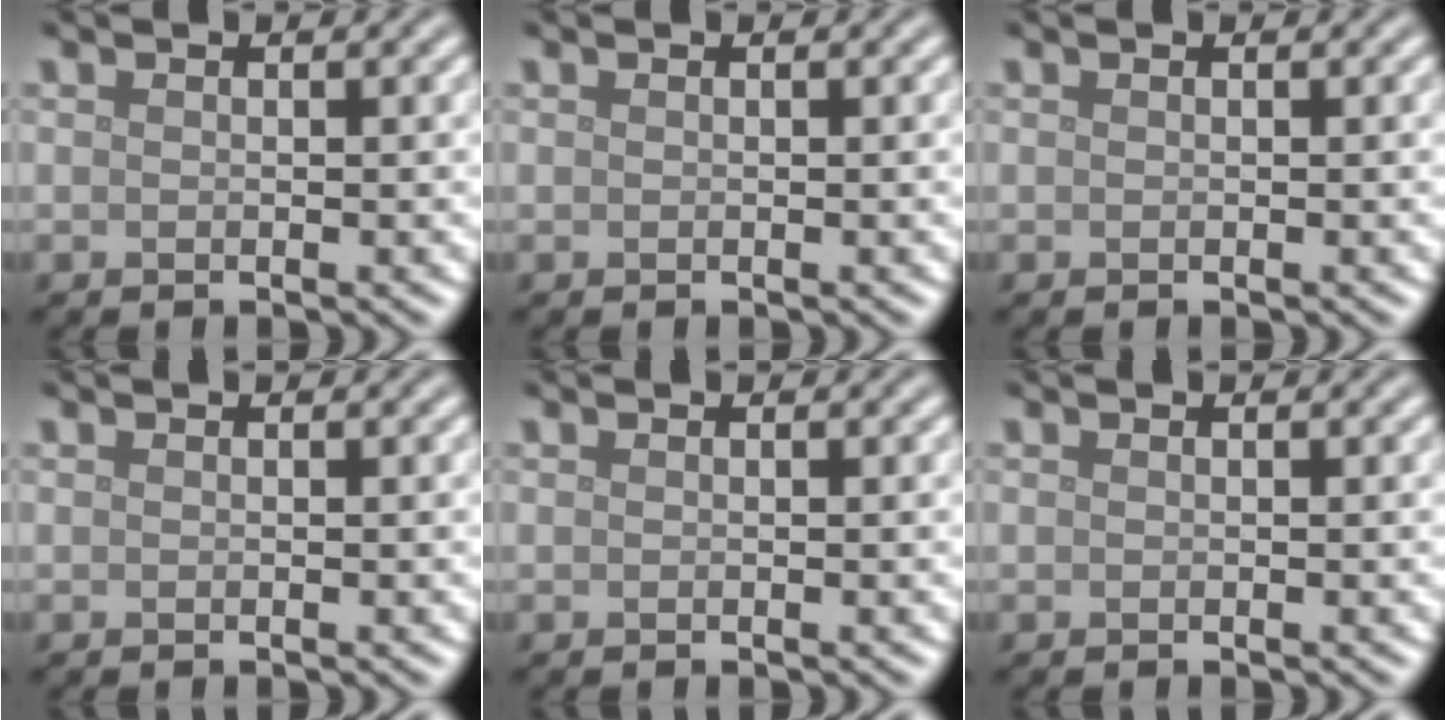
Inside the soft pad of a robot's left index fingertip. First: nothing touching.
{"total": 0.0}
{"total": 0.0}
{"total": 0.0}
{"total": 0.0}
{"total": 0.0}